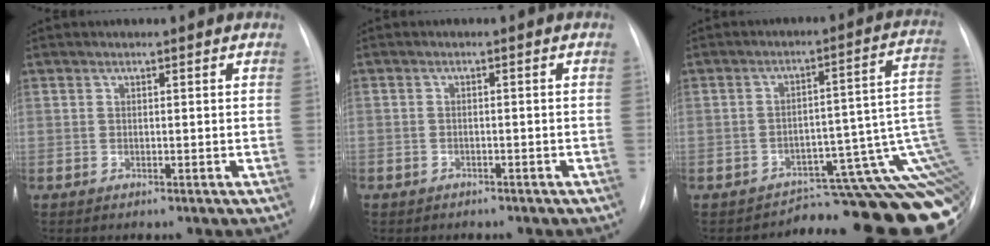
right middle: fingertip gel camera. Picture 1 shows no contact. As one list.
[{"total": 2.6, "force": [-2.1, 1.4, 0.5], "torque": [-0.015, 0.004, -0.019]}, {"total": 14.9, "force": [-11.2, 3.4, 9.2], "torque": [0.009, 0.083, -0.123]}]